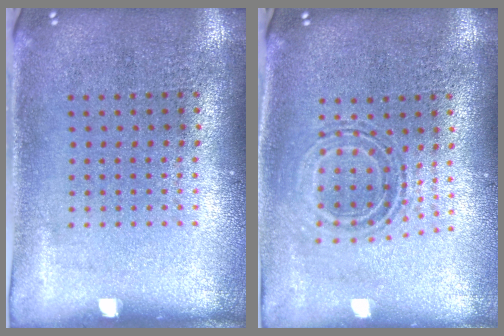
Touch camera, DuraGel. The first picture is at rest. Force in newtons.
{"total": 0.6, "press": 0.5, "slide": 0.3}